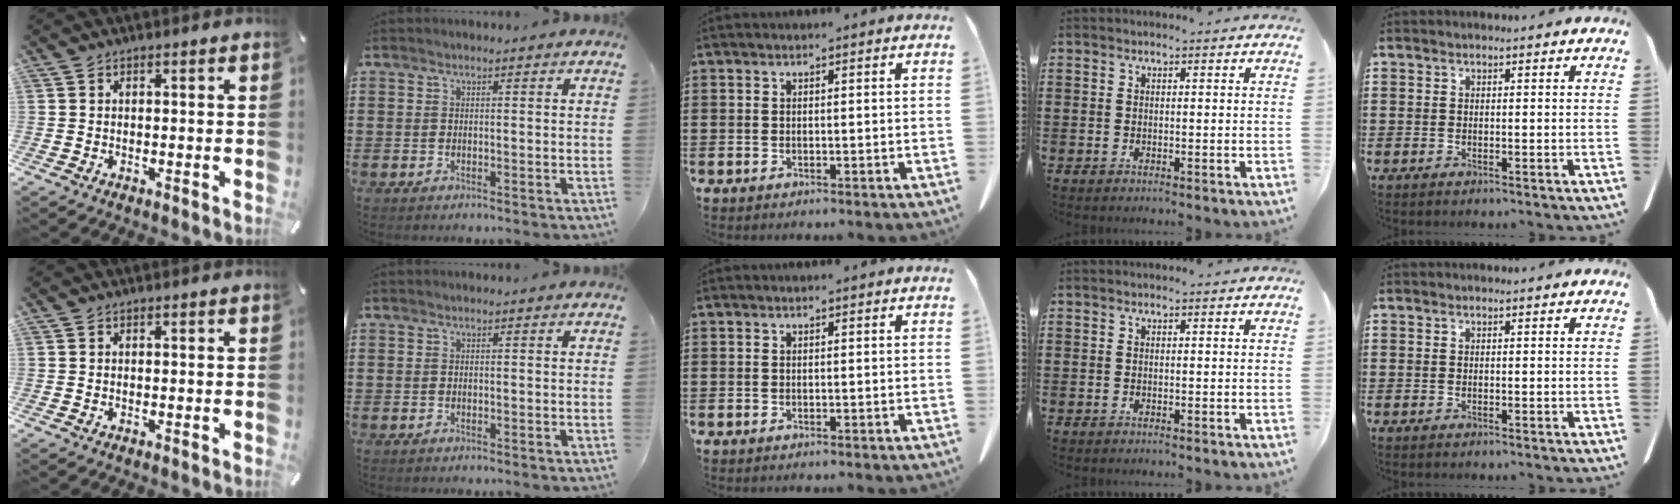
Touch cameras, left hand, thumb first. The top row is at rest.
{}